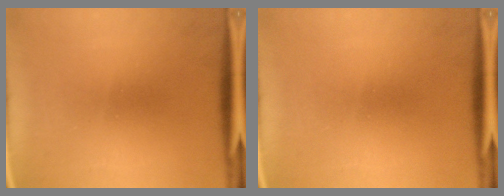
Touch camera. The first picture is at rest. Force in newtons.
{"total": 0.0}